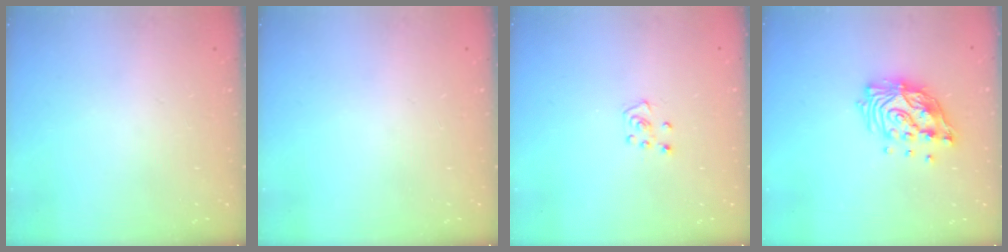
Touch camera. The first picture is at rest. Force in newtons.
{"total": 0.0}
{"total": 4.8, "press": 4.8, "slide": 0.4}
{"total": 13.6, "press": 13.5, "slide": 1.5}